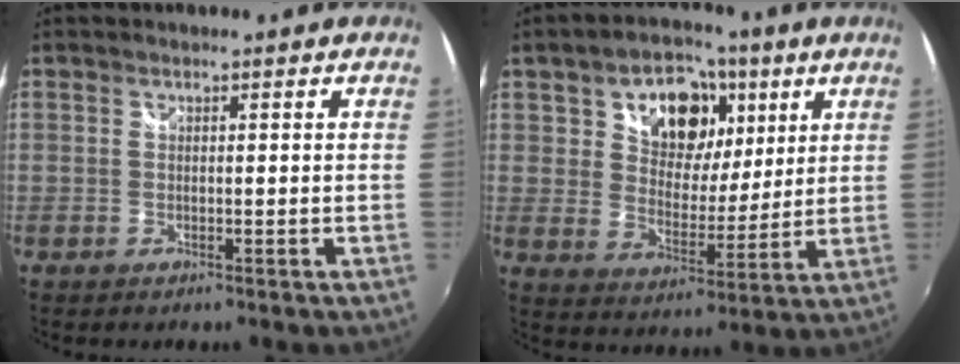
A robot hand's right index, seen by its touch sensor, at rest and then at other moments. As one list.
[{"total": 14.8, "force": [6.2, 10.3, 8.8], "torque": [-0.161, 0.020, 0.104]}]